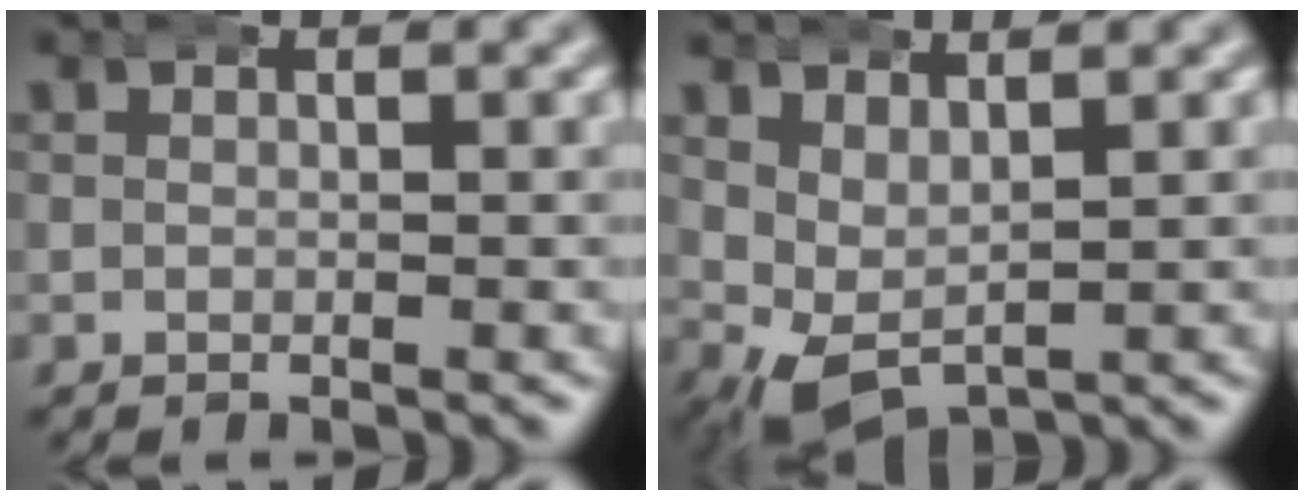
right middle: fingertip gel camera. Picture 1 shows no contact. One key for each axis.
{"total": 4.6, "fx": 0.2, "fy": 3.4, "fz": 3.1, "tx": -0.077, "ty": -0.032, "tz": 0.016}